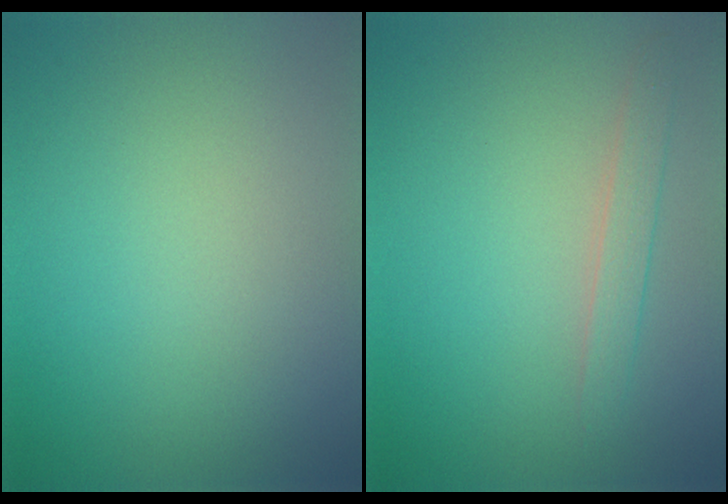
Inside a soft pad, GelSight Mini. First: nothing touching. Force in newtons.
{"total": 1.6, "press": 1.6, "slide": 0.0}